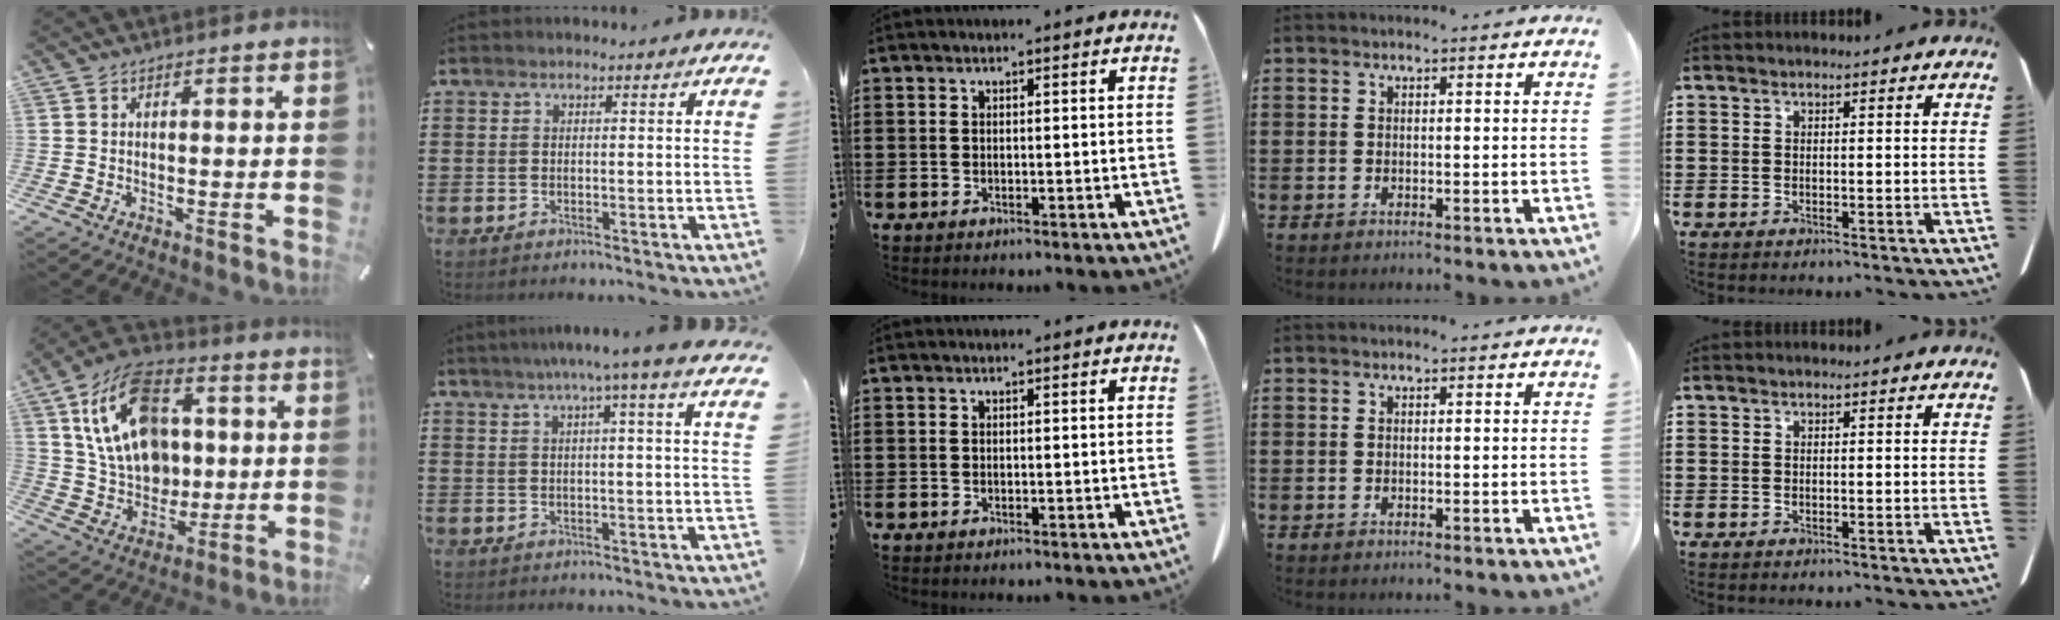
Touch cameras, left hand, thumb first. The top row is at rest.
{"thumb": {"total": 19.4, "force": [4.5, 14.2, 12.4], "torque": [-0.252, -0.004, 0.084]}, "index": {"total": 4.6, "force": [2.9, -0.9, 3.4], "torque": [-0.071, -0.004, 0.047]}}